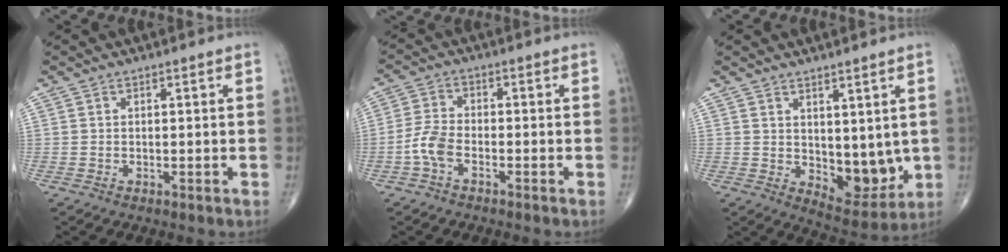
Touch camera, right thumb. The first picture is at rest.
{"total": 4.7, "force": [-2.1, 2.3, 3.5], "torque": [-0.079, 0.017, -0.047]}
{"total": 8.7, "force": [1.2, 4.9, 7.1], "torque": [-0.064, -0.029, 0.037]}